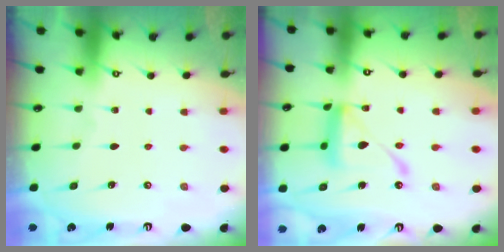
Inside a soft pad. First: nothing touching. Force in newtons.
{"total": 15.6, "press": 15.5, "slide": 1.4}